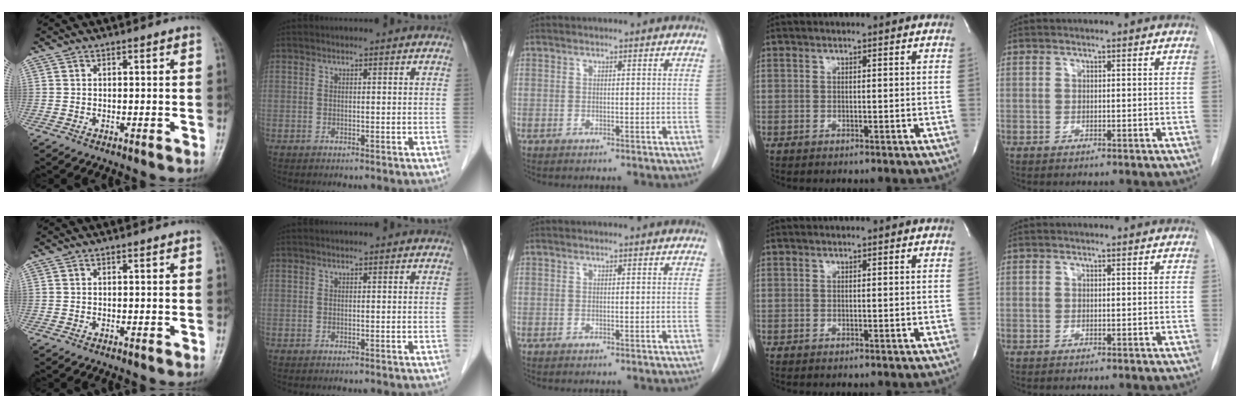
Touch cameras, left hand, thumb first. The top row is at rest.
{}